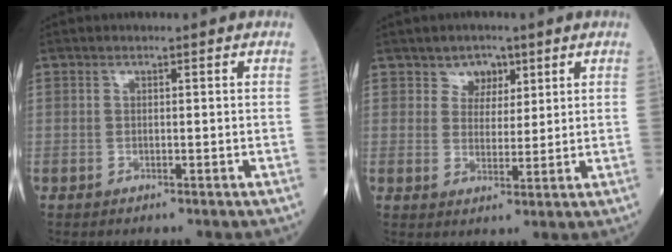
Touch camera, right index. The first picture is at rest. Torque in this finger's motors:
{"motor_torque": [0.19, 0.12, 0.00, 0.00]}